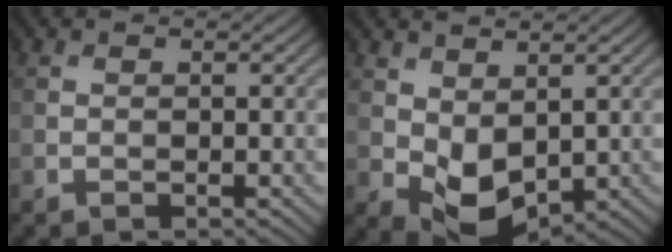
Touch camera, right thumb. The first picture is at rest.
{"total": 5.5, "force": [0.7, 3.4, 4.3], "torque": [-0.094, -0.009, 0.019]}